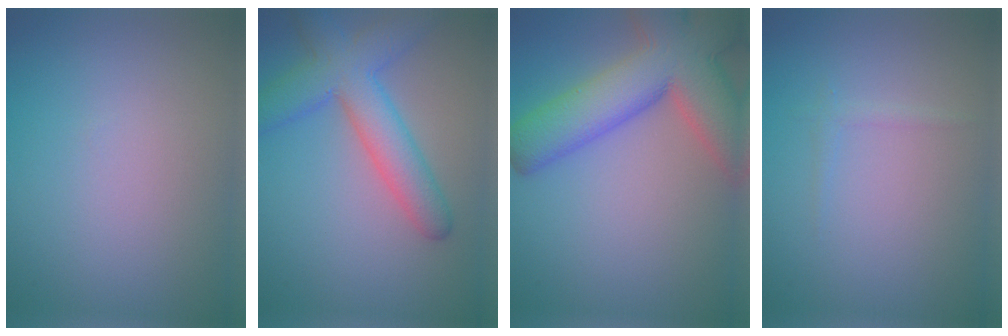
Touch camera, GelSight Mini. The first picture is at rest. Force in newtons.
{"total": 6.7, "press": 6.7, "slide": 0.2}
{"total": 11.6, "press": 11.6, "slide": 0.8}
{"total": 0.8, "press": 0.8, "slide": 0.1}